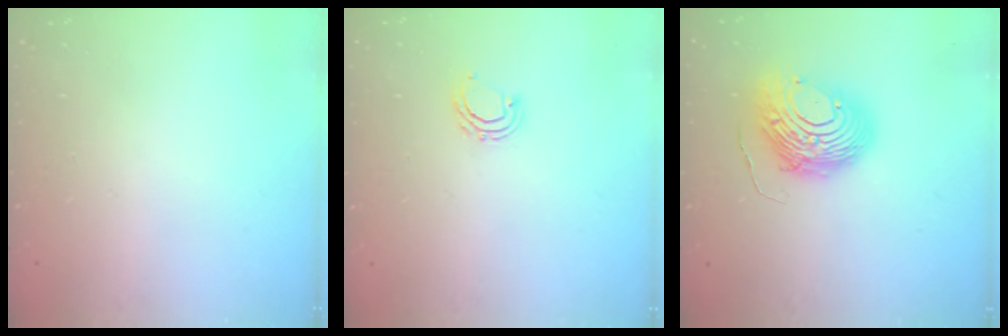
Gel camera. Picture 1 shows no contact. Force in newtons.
{"total": 5.2, "press": 5.0, "slide": 1.2}
{"total": 12.6, "press": 12.6, "slide": 1.3}